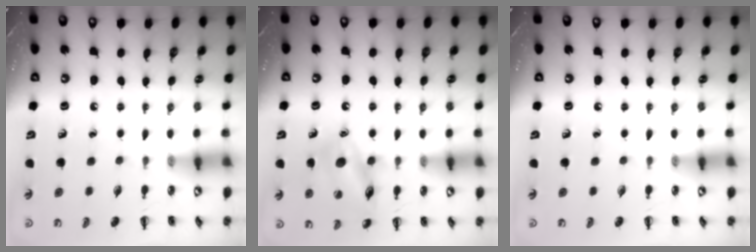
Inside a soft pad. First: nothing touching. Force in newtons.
{"total": 14.2, "press": 14.2, "slide": 1.4}
{"total": 0.0}